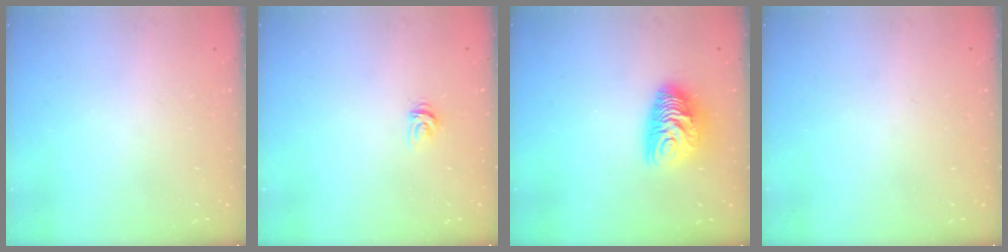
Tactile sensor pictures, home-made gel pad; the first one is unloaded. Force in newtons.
{"total": 3.4, "press": 3.4, "slide": 0.4}
{"total": 10.1, "press": 10.1, "slide": 1.2}
{"total": 0.0}